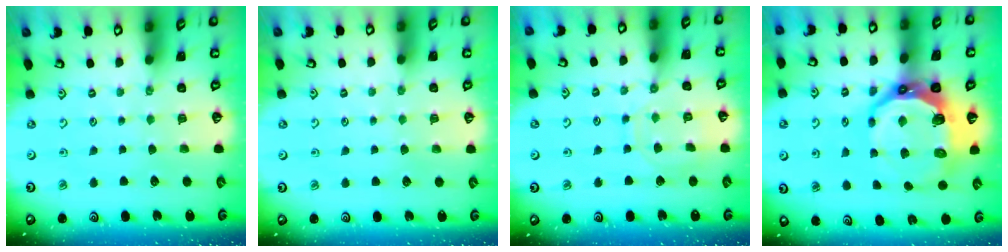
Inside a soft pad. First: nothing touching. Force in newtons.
{"total": 0.9, "press": 0.9, "slide": 0.1}
{"total": 9.9, "press": 9.9, "slide": 0.6}
{"total": 15.7, "press": 14.8, "slide": 5.3}